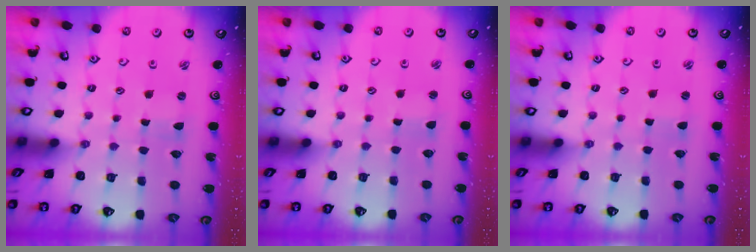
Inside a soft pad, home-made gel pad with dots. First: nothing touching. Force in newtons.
{"total": 1.3, "press": 1.2, "slide": 0.1}
{"total": 1.2, "press": 1.2, "slide": 0.2}